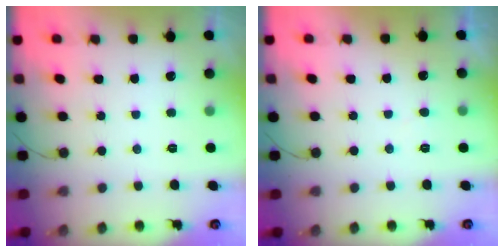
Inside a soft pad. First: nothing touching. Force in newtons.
{"total": 4.0, "press": 4.0, "slide": 0.2}